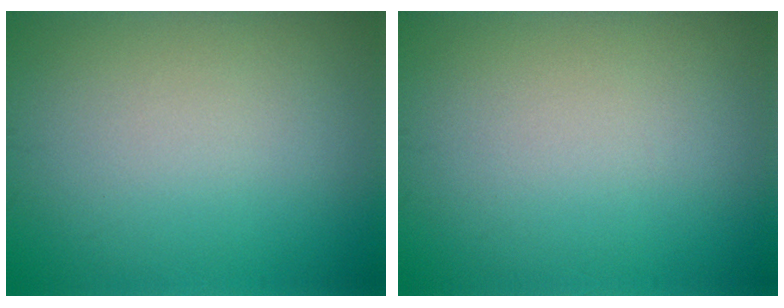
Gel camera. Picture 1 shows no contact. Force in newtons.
{"total": 0.0}